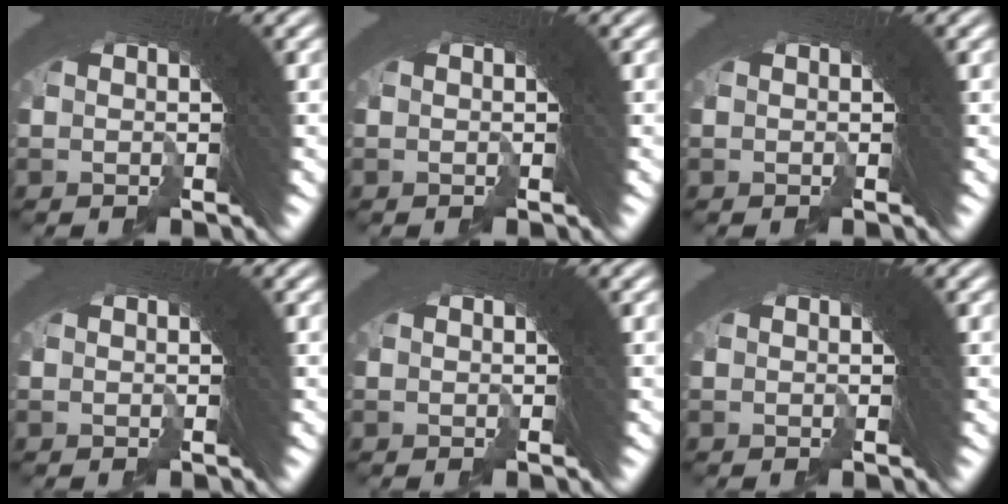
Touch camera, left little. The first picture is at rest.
{"total": 0.0}
{"total": 0.0}
{"total": 0.0}
{"total": 0.0}
{"total": 0.0}